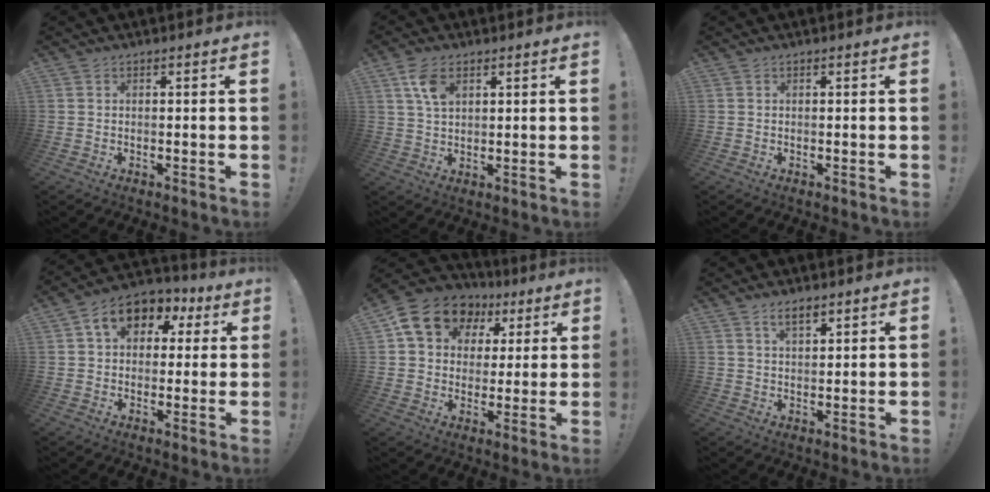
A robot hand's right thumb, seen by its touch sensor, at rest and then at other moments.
{"total": 6.5, "force": [3.1, 3.5, 4.6], "torque": [-0.080, -0.008, 0.058]}
{"total": 0.0}
{"total": 11.4, "force": [4.1, 8.2, 6.8], "torque": [-0.105, -0.003, 0.078]}
{"total": 14.5, "force": [6.7, 11.2, 6.4], "torque": [-0.102, -0.022, 0.129]}
{"total": 4.2, "force": [2.7, 1.6, 2.8], "torque": [-0.037, -0.014, 0.045]}